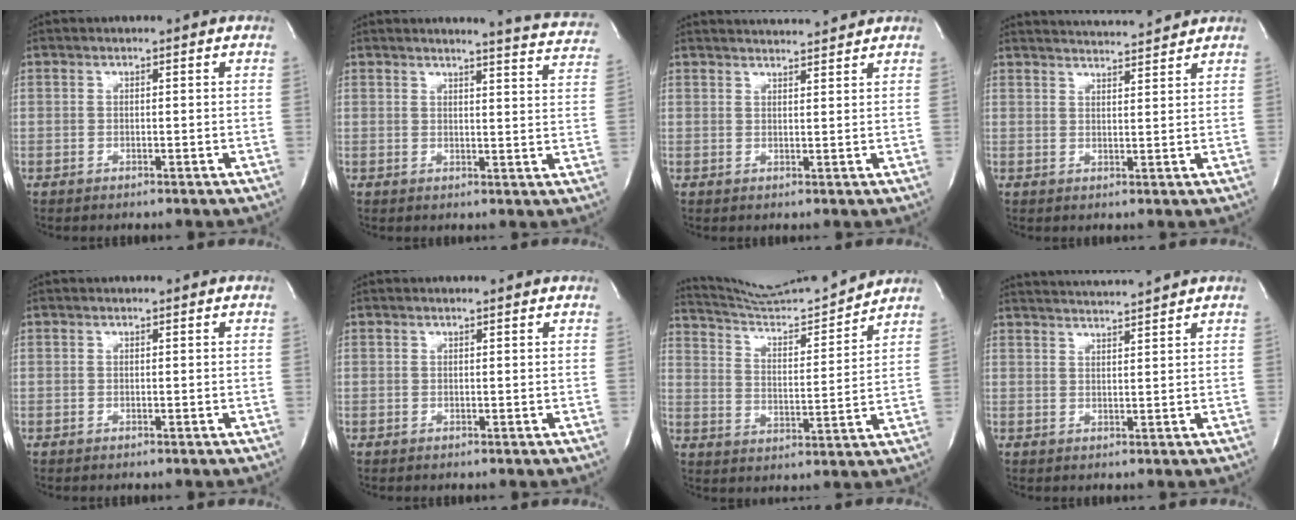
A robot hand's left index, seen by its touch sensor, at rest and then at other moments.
{"total": 9.7, "force": [9.5, -0.2, 1.9], "torque": [-0.015, -0.073, 0.079]}
{"total": 5.6, "force": [5.4, -0.2, 1.3], "torque": [-0.024, 0.010, 0.071]}
{"total": 7.7, "force": [7.4, -0.3, 1.8], "torque": [-0.035, 0.004, 0.103]}
{"total": 0.0}
{"total": 0.5, "force": [0.5, -0.1, 0.1], "torque": [-0.011, -0.002, 0.004]}
{"total": 13.7, "force": [13.3, -1.4, 2.6], "torque": [-0.053, -0.027, 0.217]}
{"total": 6.7, "force": [6.2, -1.6, 1.9], "torque": [-0.033, 0.005, 0.093]}